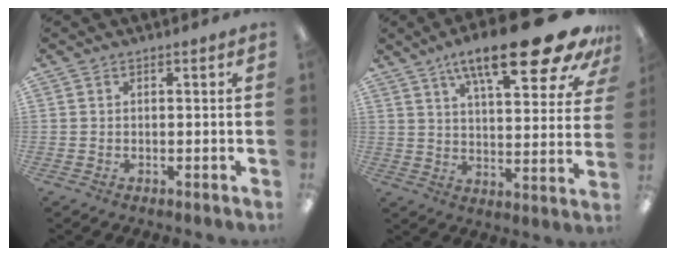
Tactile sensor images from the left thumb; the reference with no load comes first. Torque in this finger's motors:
{"motor_torque": [0.58, 0.27, 1.61, -1.16, 0.33]}